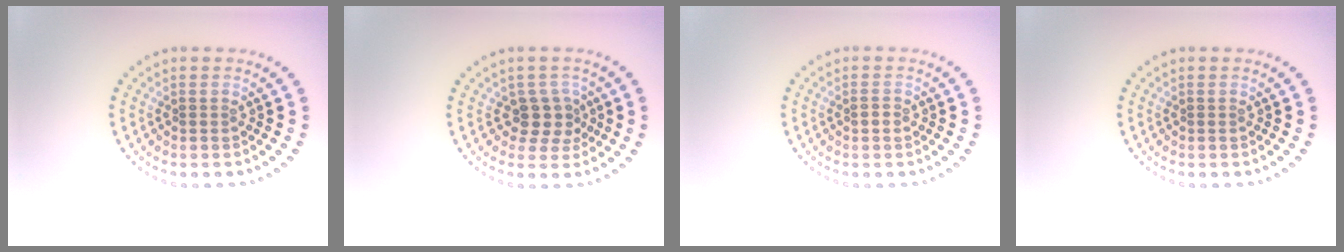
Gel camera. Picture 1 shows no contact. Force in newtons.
{"total": 2.5, "press": 2.1, "slide": 1.4}
{"total": 0.8, "press": 0.8, "slide": 0.1}
{"total": 0.0}